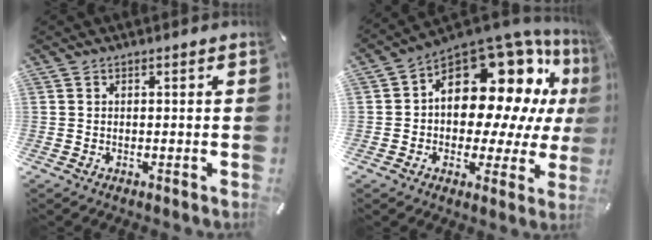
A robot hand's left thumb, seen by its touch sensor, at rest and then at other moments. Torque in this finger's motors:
{"motor_torque": [1.81, 3.20, 1.71, -1.07, 0.53]}